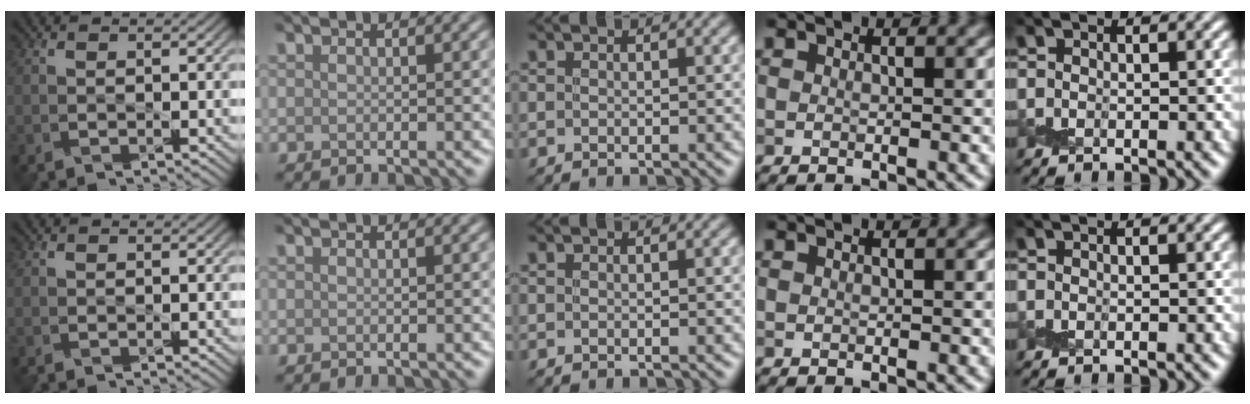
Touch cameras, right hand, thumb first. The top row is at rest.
{}